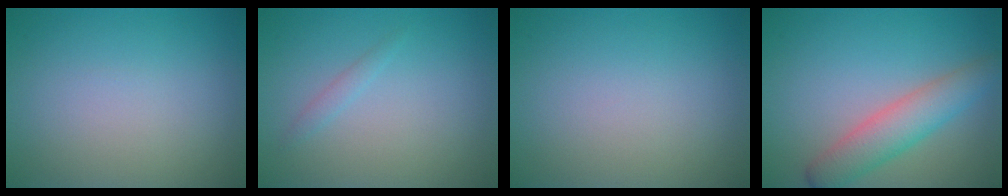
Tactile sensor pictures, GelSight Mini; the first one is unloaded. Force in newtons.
{"total": 0.9, "press": 0.9, "slide": 0.1}
{"total": 0.0}
{"total": 4.4, "press": 4.4, "slide": 0.4}